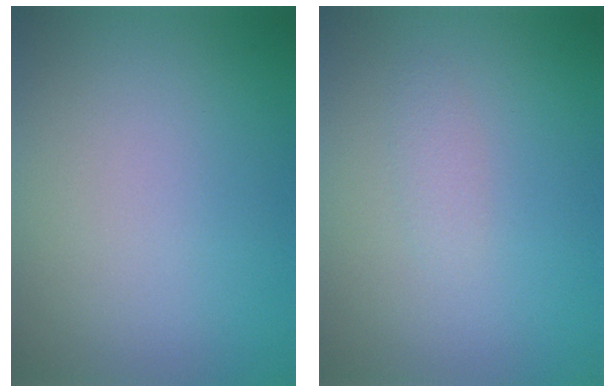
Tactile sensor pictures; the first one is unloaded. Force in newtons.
{"total": 0.9, "press": 0.9, "slide": 0.0}